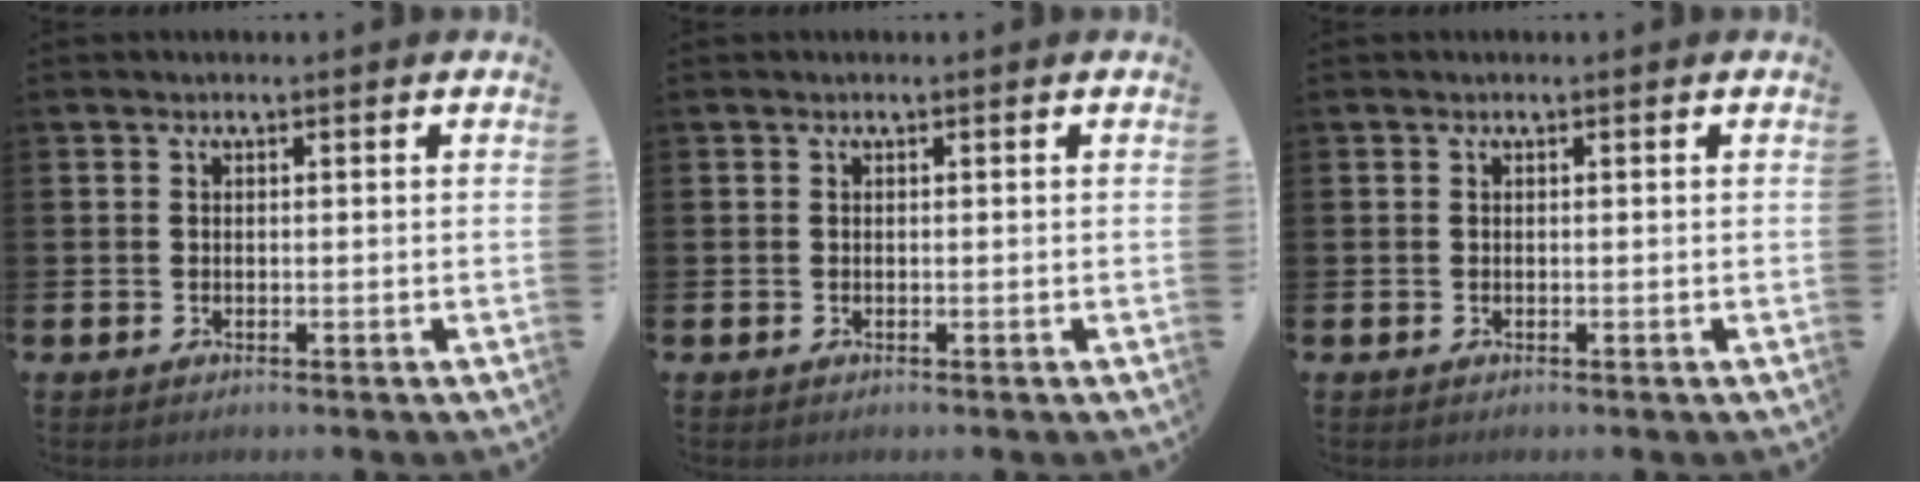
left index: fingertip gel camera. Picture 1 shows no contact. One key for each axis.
{"total": 0.0}
{"total": 0.0}